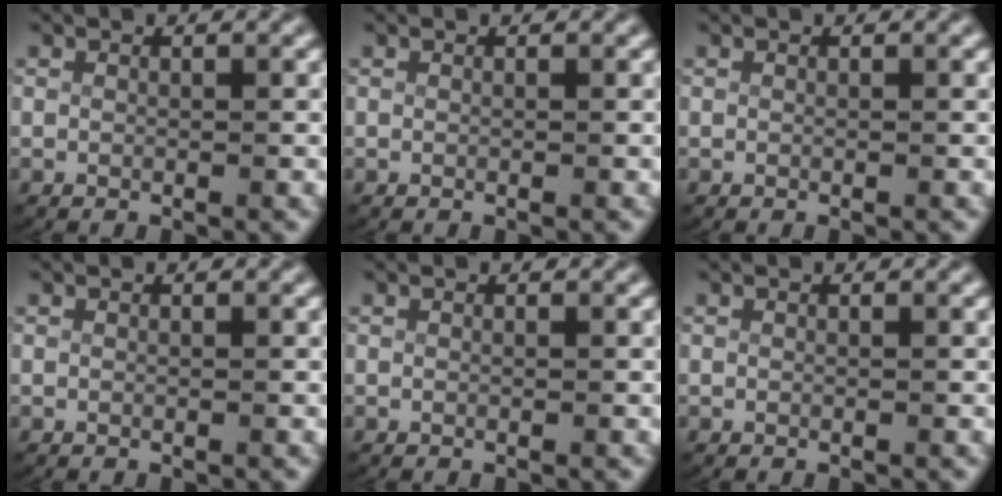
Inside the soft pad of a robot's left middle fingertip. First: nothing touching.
{"total": 0.0}
{"total": 0.0}
{"total": 0.0}
{"total": 0.0}
{"total": 0.0}